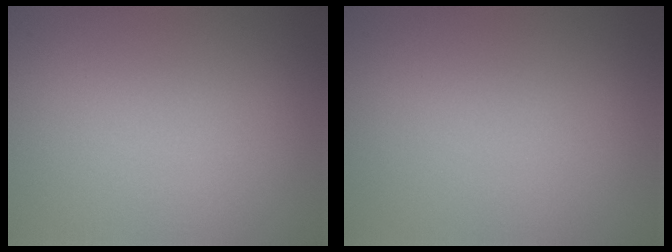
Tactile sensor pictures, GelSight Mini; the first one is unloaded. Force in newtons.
{"total": 0.0}